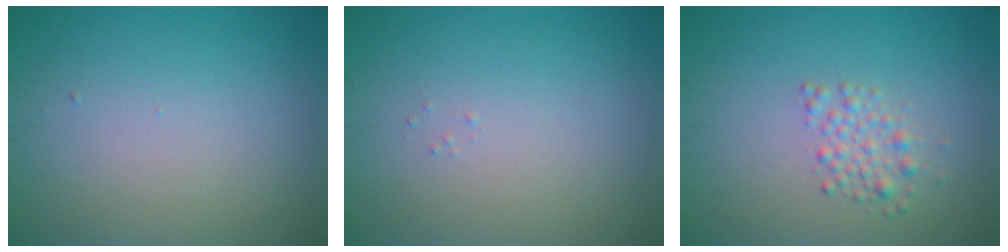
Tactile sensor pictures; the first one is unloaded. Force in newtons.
{"total": 0.0}
{"total": 2.0, "press": 2.0, "slide": 0.1}